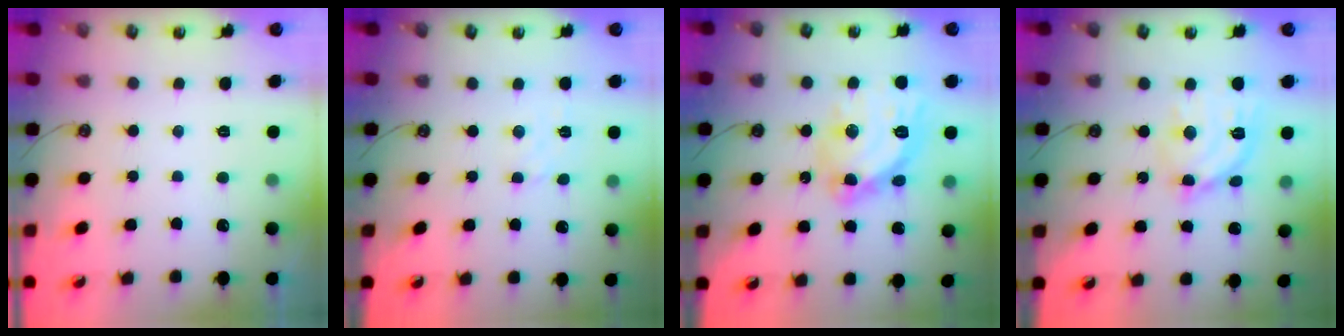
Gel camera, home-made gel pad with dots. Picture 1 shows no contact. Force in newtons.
{"total": 2.9, "press": 2.9, "slide": 0.3}
{"total": 15.7, "press": 15.6, "slide": 1.4}
{"total": 14.8, "press": 14.8, "slide": 1.1}